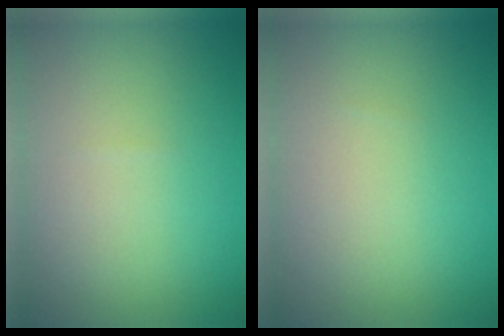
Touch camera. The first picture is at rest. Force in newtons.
{"total": 0.0}